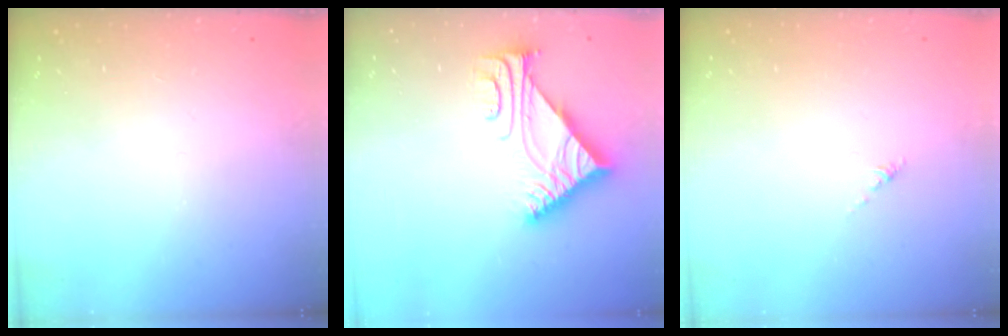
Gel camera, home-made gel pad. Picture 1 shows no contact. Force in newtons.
{"total": 7.0, "press": 7.0, "slide": 0.2}
{"total": 0.0}